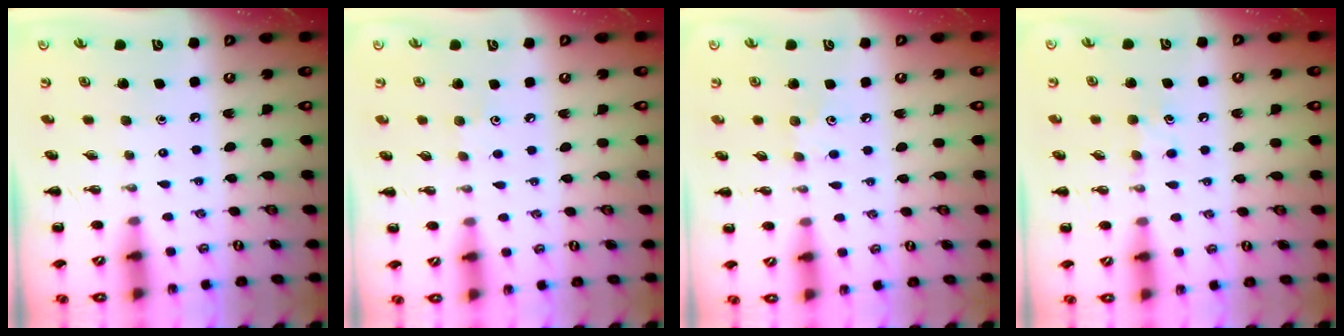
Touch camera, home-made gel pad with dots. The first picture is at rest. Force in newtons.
{"total": 4.4, "press": 4.3, "slide": 1.0}
{"total": 6.2, "press": 6.1, "slide": 1.3}
{"total": 4.7, "press": 4.5, "slide": 1.5}